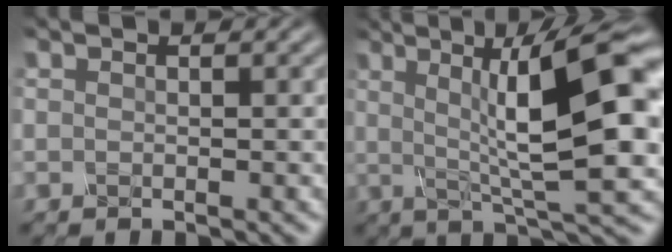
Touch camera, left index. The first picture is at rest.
{"total": 13.2, "force": [1.7, 3.1, 12.7], "torque": [-0.183, 0.018, 0.023]}